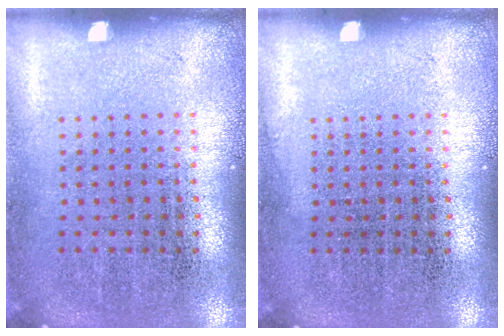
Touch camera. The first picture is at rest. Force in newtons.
{"total": 0.0}